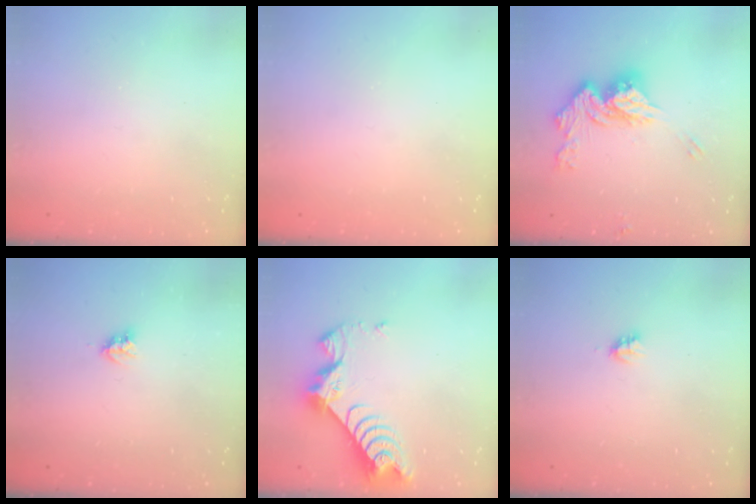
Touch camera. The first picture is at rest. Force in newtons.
{"total": 0.0}
{"total": 14.1, "press": 14.1, "slide": 0.2}
{"total": 3.6, "press": 3.6, "slide": 0.1}
{"total": 9.3, "press": 9.2, "slide": 0.8}
{"total": 2.7, "press": 2.7, "slide": 0.2}